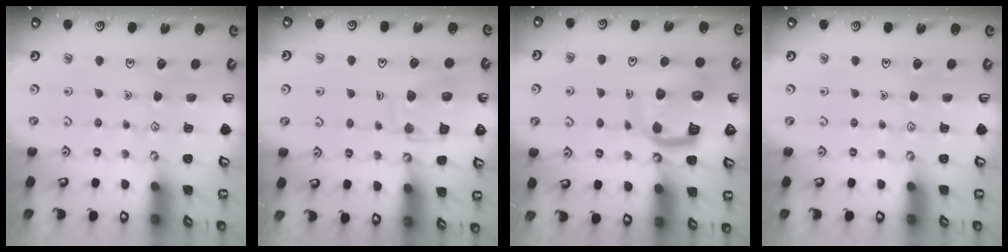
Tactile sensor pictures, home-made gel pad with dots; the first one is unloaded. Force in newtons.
{"total": 11.8, "press": 11.8, "slide": 1.0}
{"total": 10.9, "press": 10.9, "slide": 1.2}
{"total": 0.0}